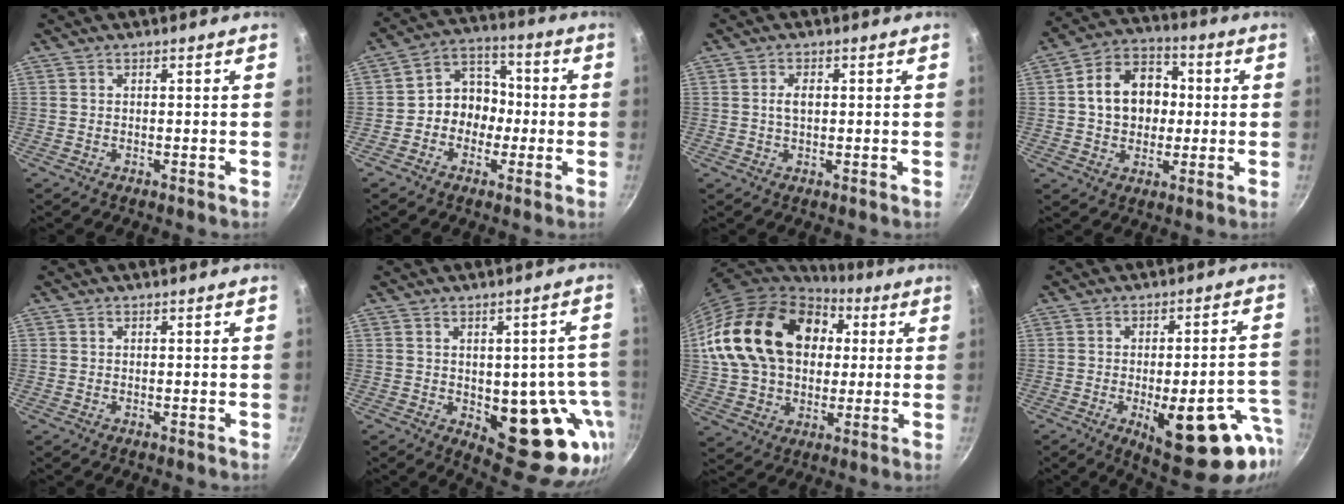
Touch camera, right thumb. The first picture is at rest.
{"total": 9.2, "force": [-1.5, 7.9, 4.4], "torque": [-0.015, 0.038, -0.041]}
{"total": 2.5, "force": [0.3, 1.4, 2.1], "torque": [-0.032, 0.004, 0.006]}
{"total": 13.3, "force": [1.1, 10.3, 8.3], "torque": [-0.101, 0.024, 0.006]}
{"total": 0.0}
{"total": 17.2, "force": [-3.4, 8.8, 14.4], "torque": [-0.103, -0.008, -0.028]}
{"total": 23.9, "force": [4.8, 17.8, 15.2], "torque": [-0.251, 0.027, 0.090]}
{"total": 20.2, "force": [-7.6, 7.6, 17.1], "torque": [-0.170, 0.012, -0.091]}